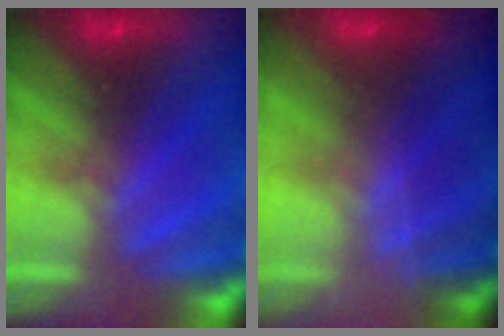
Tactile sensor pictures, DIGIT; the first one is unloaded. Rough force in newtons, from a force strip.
{"total": 1.7}